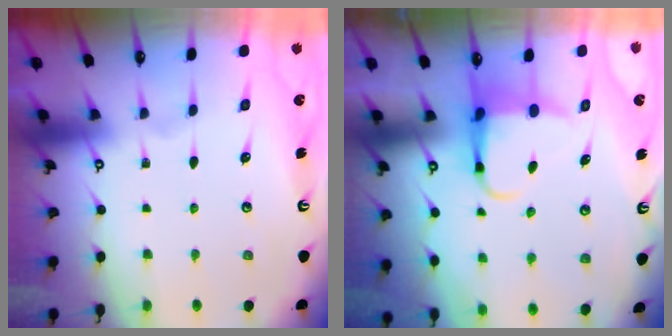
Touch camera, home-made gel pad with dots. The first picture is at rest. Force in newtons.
{"total": 5.7, "press": 5.7, "slide": 0.8}